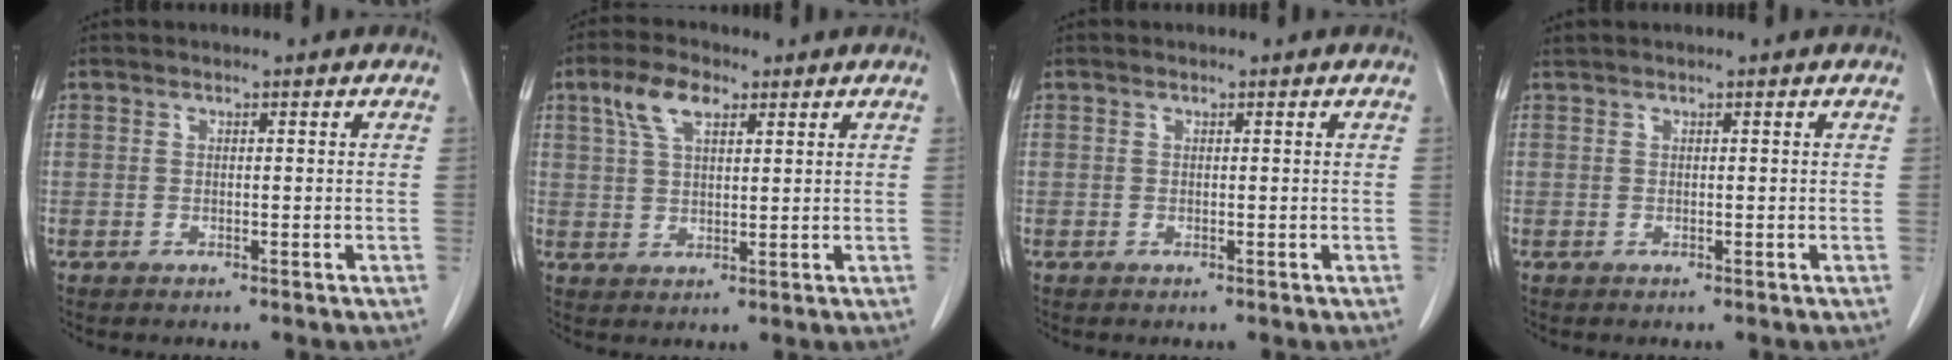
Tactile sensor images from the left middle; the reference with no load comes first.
{"total": 6.1, "force": [3.3, 2.5, 4.5], "torque": [-0.097, 0.013, 0.064]}
{"total": 0.0}
{"total": 0.0}